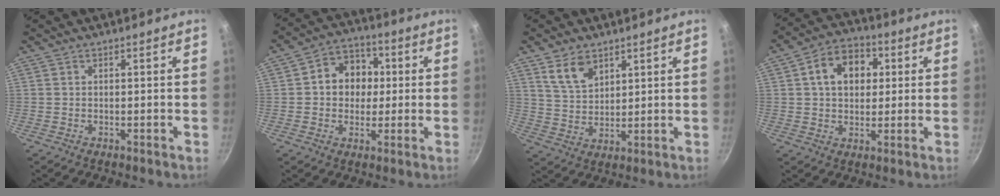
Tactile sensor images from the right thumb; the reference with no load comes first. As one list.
[{"total": 10.5, "force": [1.1, 8.8, 5.6], "torque": [-0.042, 0.014, 0.003]}, {"total": 7.0, "force": [4.2, 4.1, 3.9], "torque": [-0.055, -0.021, 0.087]}, {"total": 11.3, "force": [2.6, 8.3, 7.2], "torque": [-0.083, 0.015, 0.029]}]